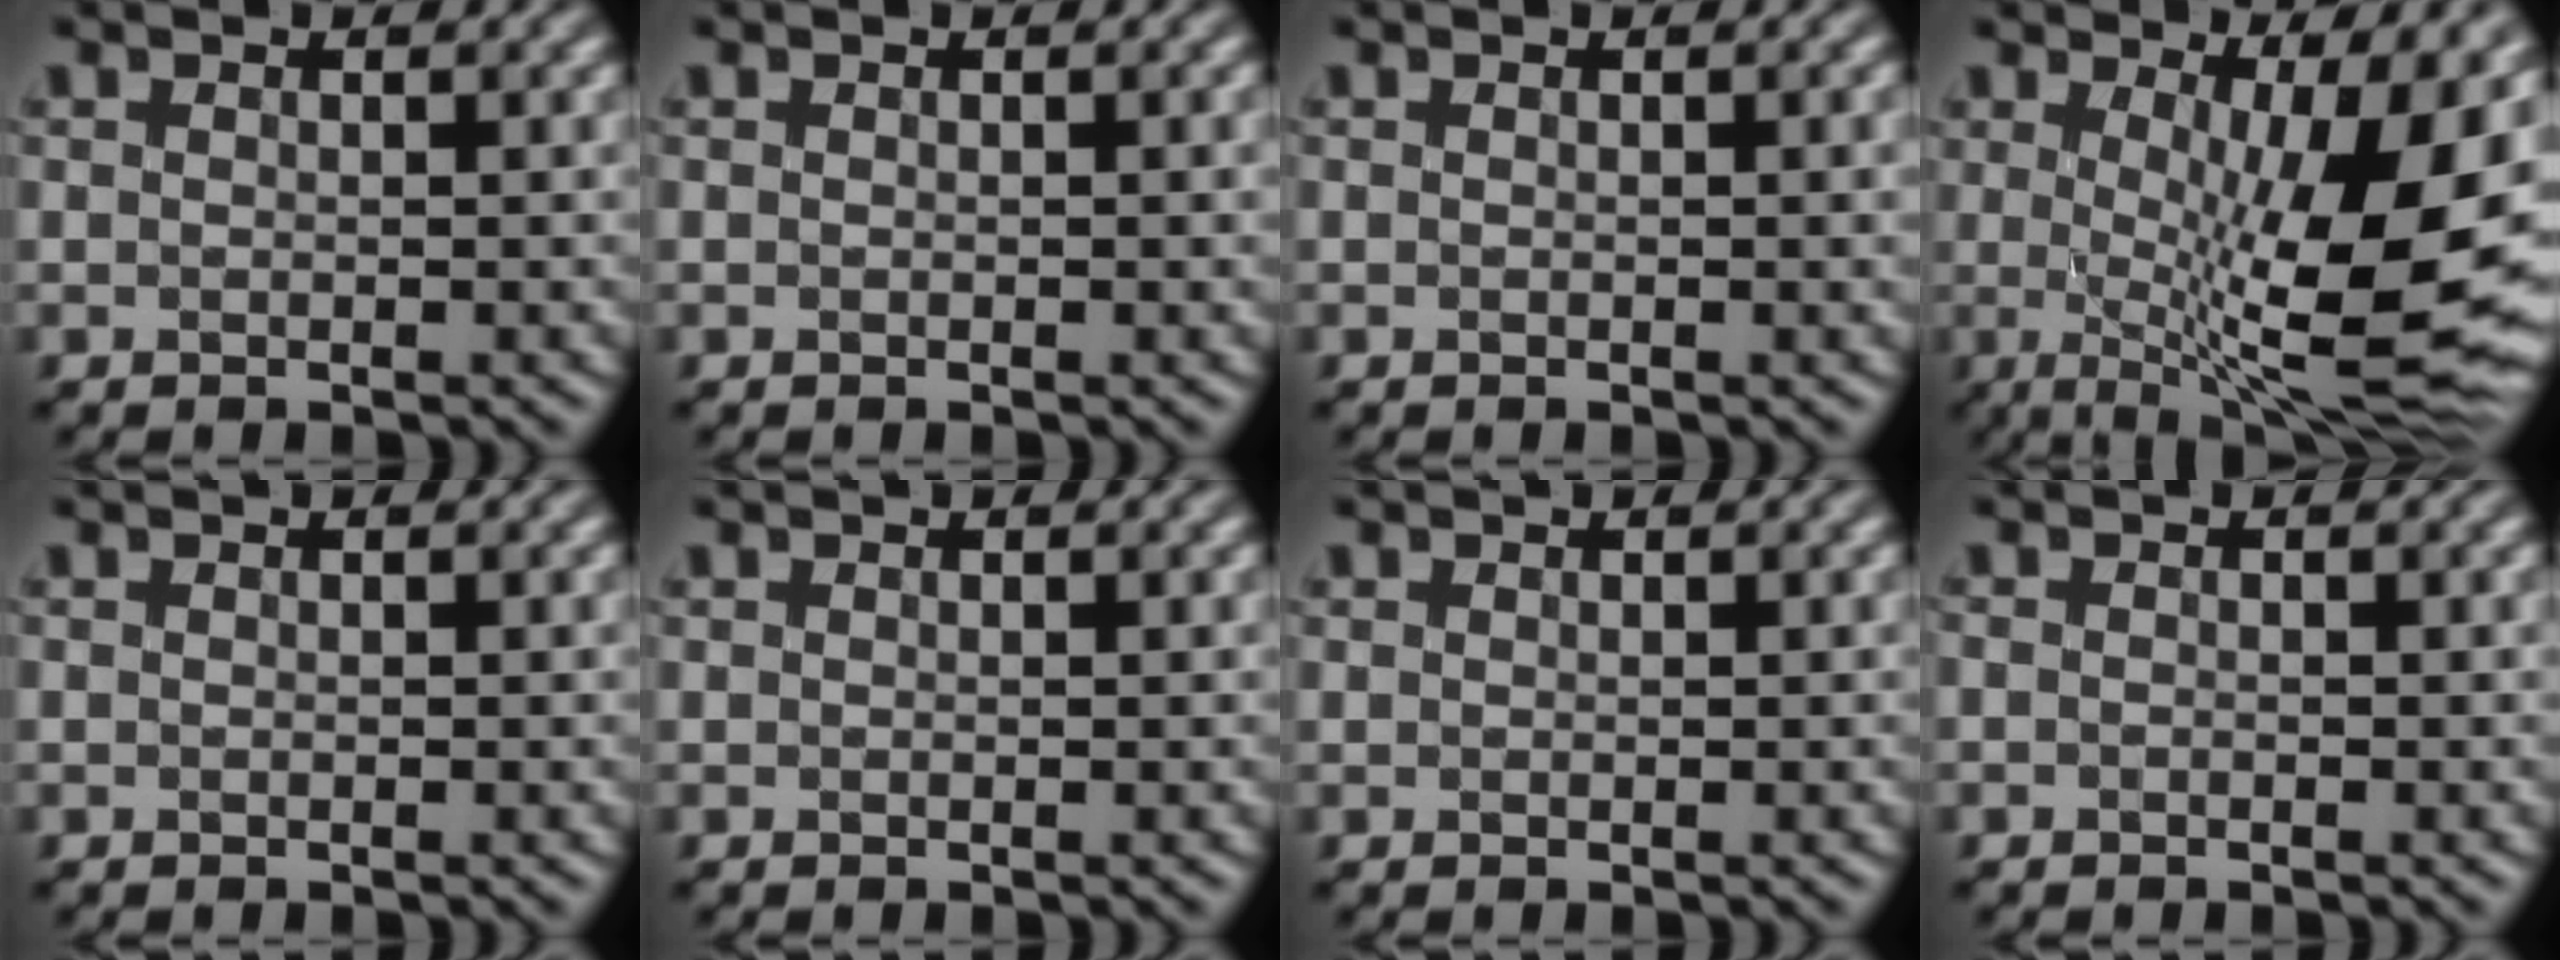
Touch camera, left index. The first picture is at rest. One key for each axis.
{"total": 0.0}
{"total": 0.7, "fx": 0.1, "fy": 0.0, "fz": 0.7, "tx": -0.020, "ty": 0.005, "tz": 0.005}
{"total": 13.6, "fx": -0.5, "fy": 3.9, "fz": 13.0, "tx": -0.183, "ty": -0.007, "tz": 0.032}
{"total": 0.0}
{"total": 0.0}
{"total": 0.8, "fx": -0.1, "fy": -0.4, "fz": -0.7, "tx": -0.006, "ty": -0.003, "tz": 0.015}
{"total": 0.5, "fx": -0.5, "fy": -0.1, "fz": 0.0, "tx": -0.012, "ty": -0.003, "tz": -0.006}